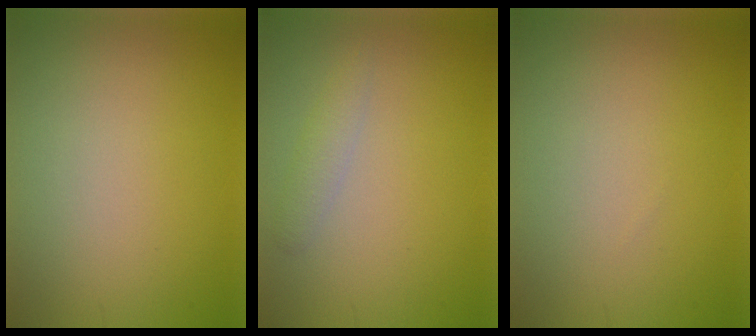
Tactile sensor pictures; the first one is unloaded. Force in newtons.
{"total": 1.5, "press": 1.5, "slide": 0.0}
{"total": 0.0}